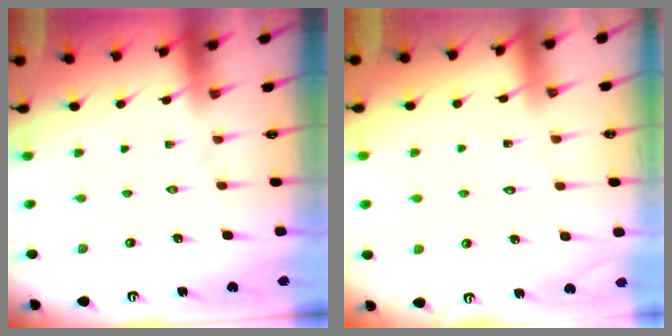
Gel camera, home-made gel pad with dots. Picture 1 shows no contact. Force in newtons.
{"total": 4.6, "press": 4.5, "slide": 0.3}